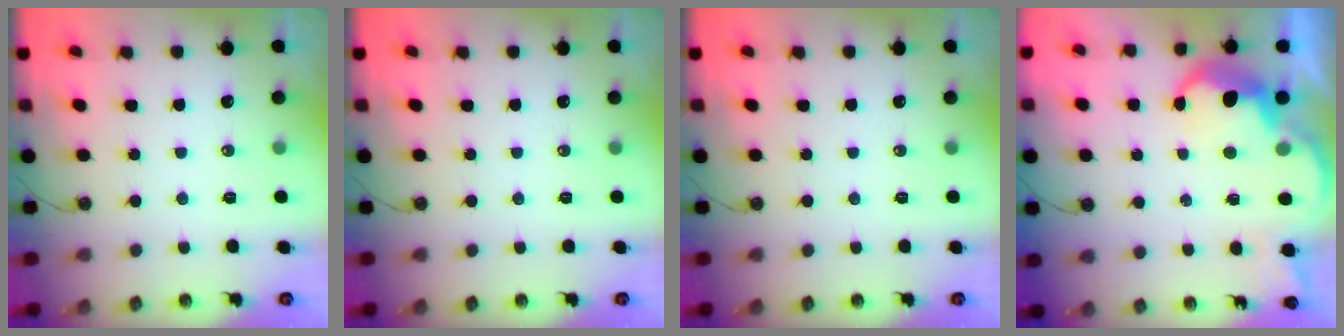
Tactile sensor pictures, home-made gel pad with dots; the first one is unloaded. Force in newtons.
{"total": 0.0}
{"total": 0.0}
{"total": 8.0, "press": 8.0, "slide": 0.6}